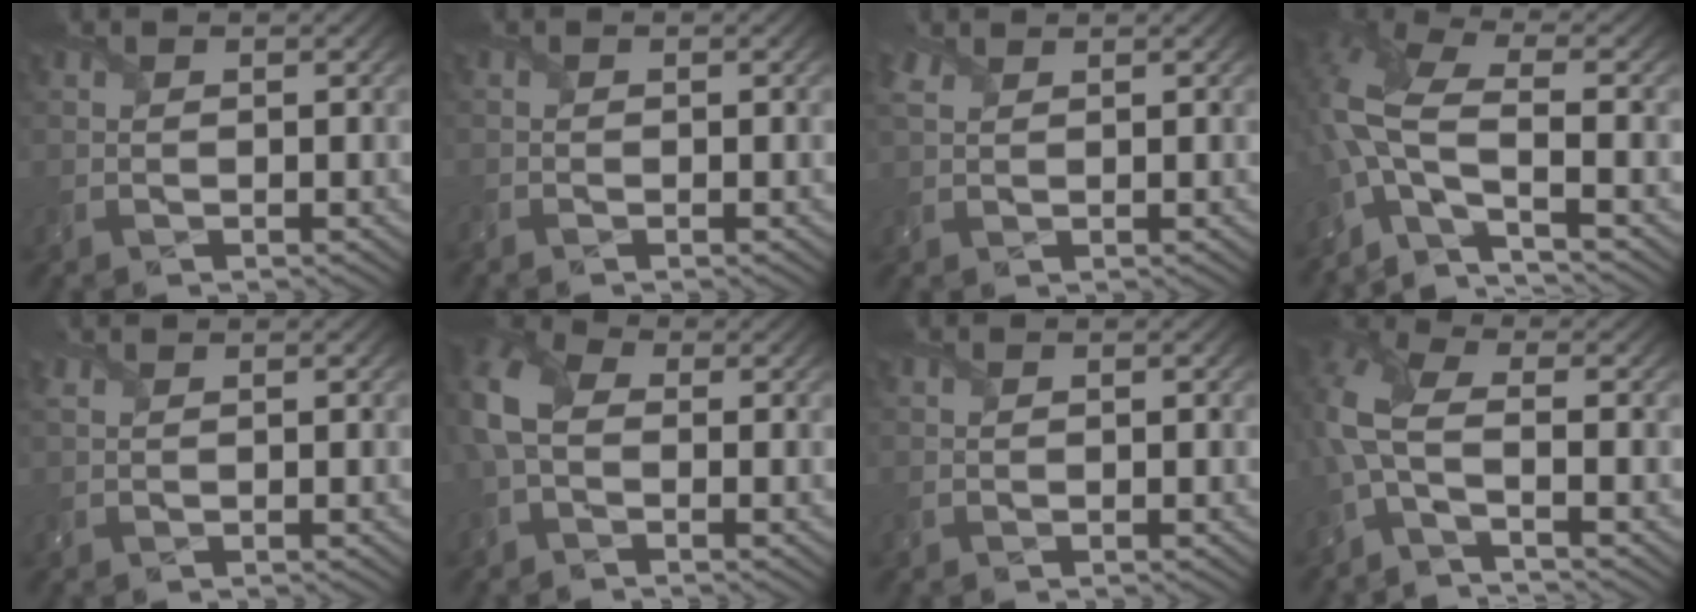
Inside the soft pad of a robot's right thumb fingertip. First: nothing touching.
{"total": 0.9, "force": [-0.9, 0.1, 0.3], "torque": [-0.009, -0.007, -0.021]}
{"total": 2.1, "force": [1.5, 1.0, 1.0], "torque": [-0.030, 0.010, 0.033]}
{"total": 9.8, "force": [-2.8, 3.6, 8.7], "torque": [-0.199, 0.005, -0.074]}
{"total": 1.2, "force": [1.0, 0.3, 0.6], "torque": [-0.019, 0.006, 0.020]}
{"total": 7.0, "force": [-0.2, 4.7, 5.1], "torque": [-0.150, 0.005, -0.014]}
{"total": 0.0}
{"total": 6.1, "force": [-1.6, 2.3, 5.4], "torque": [-0.133, 0.006, -0.055]}